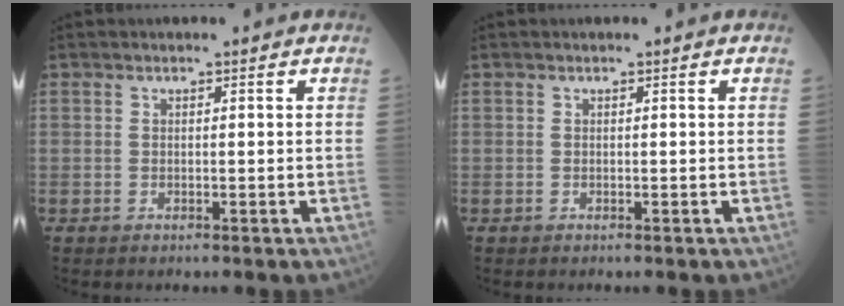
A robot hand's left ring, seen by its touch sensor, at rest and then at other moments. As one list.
[{"total": 0.0}]